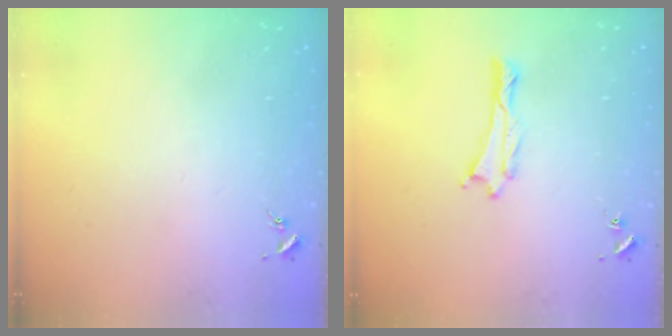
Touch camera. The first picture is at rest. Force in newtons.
{"total": 0.0}